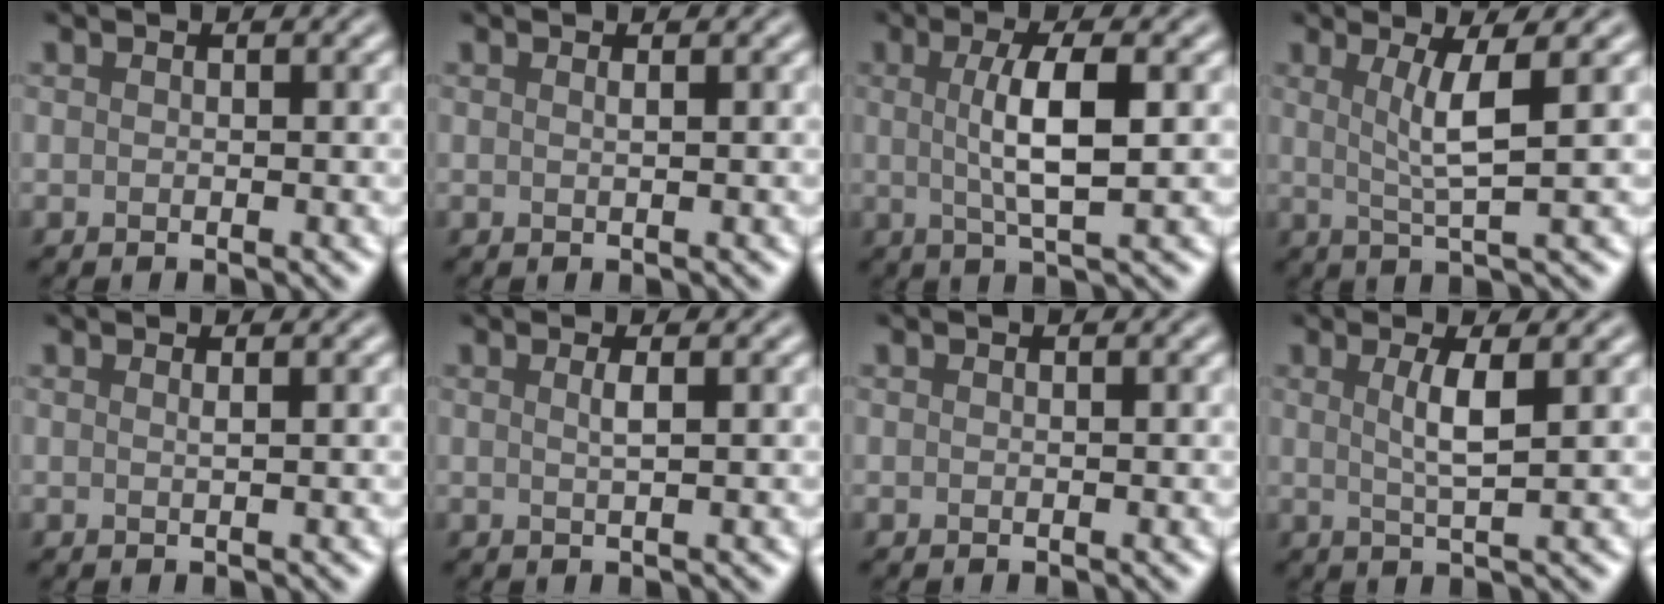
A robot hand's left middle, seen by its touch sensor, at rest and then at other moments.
{"total": 0.7, "force": [0.3, 0.3, 0.5], "torque": [-0.002, -0.002, 0.001]}
{"total": 4.7, "force": [0.4, 1.0, 4.5], "torque": [-0.084, 0.003, 0.009]}
{"total": 3.9, "force": [0.9, 0.5, 3.7], "torque": [-0.067, -0.003, 0.021]}
{"total": 0.8, "force": [0.3, 0.3, 0.6], "torque": [-0.002, -0.003, 0.001]}
{"total": 1.2, "force": [0.3, 0.4, 1.1], "torque": [-0.015, 0.002, 0.003]}
{"total": 0.0}
{"total": 2.9, "force": [0.6, 0.6, 2.8], "torque": [-0.050, -0.003, 0.011]}